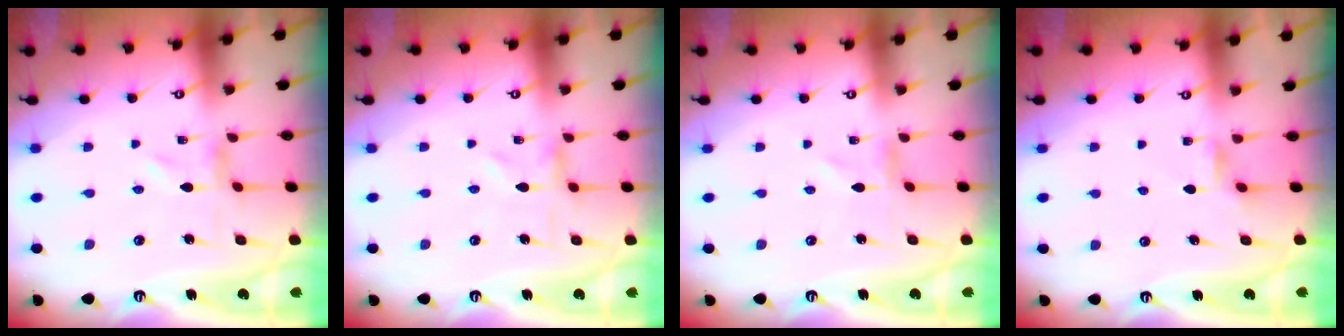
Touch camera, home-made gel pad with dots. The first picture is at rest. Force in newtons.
{"total": 0.9, "press": 0.9, "slide": 0.2}
{"total": 0.6, "press": 0.5, "slide": 0.2}
{"total": 2.4, "press": 2.3, "slide": 0.5}